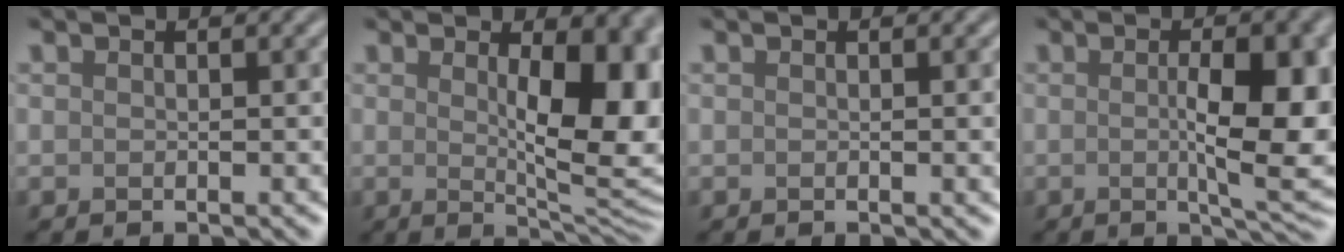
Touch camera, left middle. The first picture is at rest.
{"total": 9.6, "force": [1.2, 3.4, 8.9], "torque": [-0.109, -0.006, 0.025]}
{"total": 0.9, "force": [0.0, 0.2, 0.9], "torque": [-0.008, 0.001, -0.001]}
{"total": 9.1, "force": [0.0, 2.4, 8.8], "torque": [-0.119, -0.007, 0.005]}